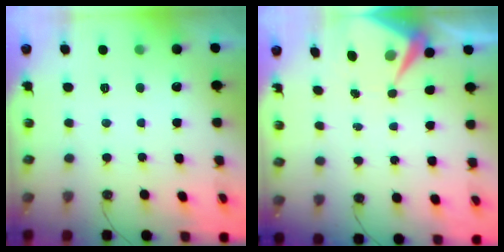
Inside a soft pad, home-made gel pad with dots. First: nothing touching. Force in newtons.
{"total": 6.6, "press": 6.6, "slide": 0.5}